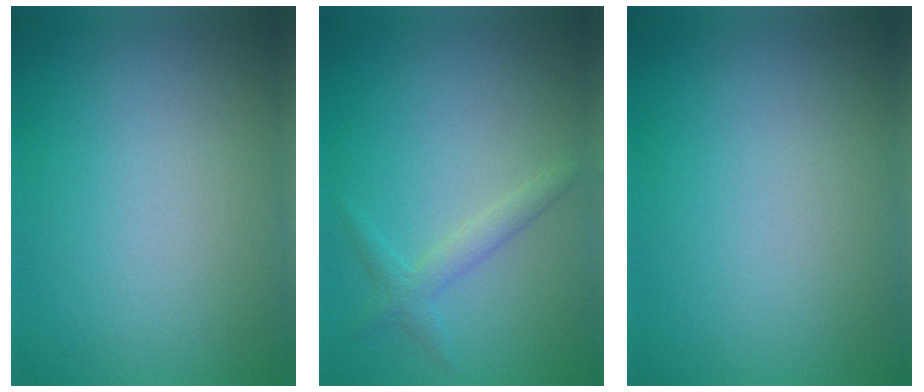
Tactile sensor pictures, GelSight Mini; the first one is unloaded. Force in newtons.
{"total": 1.7, "press": 1.7, "slide": 0.1}
{"total": 0.0}